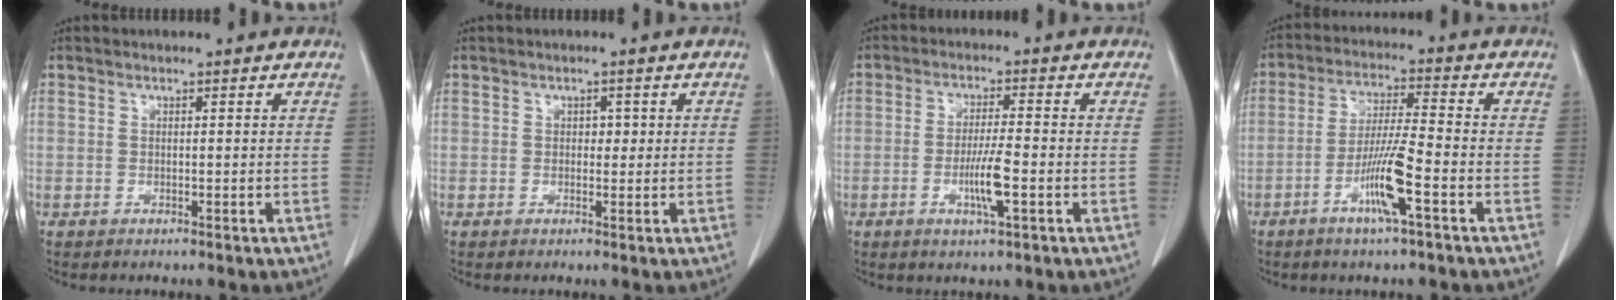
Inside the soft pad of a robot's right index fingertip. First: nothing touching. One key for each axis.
{"total": 1.4, "fx": 0.2, "fy": 1.0, "fz": 0.9, "tx": -0.008, "ty": 0.002, "tz": 0.001}
{"total": 5.5, "fx": -1.7, "fy": 0.3, "fz": 5.3, "tx": -0.101, "ty": -0.006, "tz": -0.029}
{"total": 8.3, "fx": -3.6, "fy": -0.2, "fz": 7.4, "tx": -0.146, "ty": -0.007, "tz": -0.069}